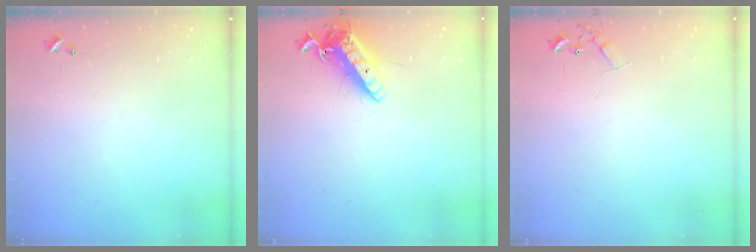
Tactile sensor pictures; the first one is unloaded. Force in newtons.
{"total": 14.0, "press": 13.9, "slide": 2.0}
{"total": 7.0, "press": 7.0, "slide": 0.8}